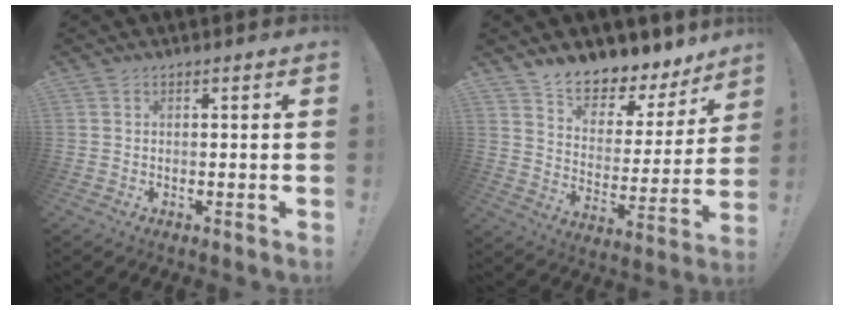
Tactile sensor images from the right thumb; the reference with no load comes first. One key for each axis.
{"total": 8.0, "fx": 7.5, "fy": 2.4, "fz": 1.7, "tx": -0.028, "ty": -0.081, "tz": 0.129}